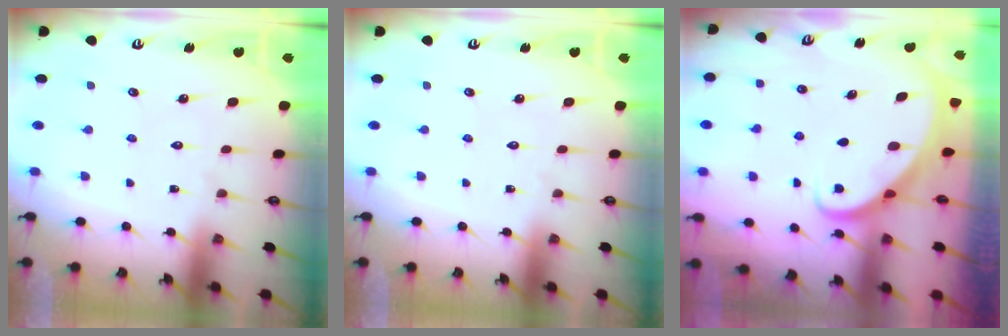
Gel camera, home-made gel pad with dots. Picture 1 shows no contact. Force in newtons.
{"total": 0.0}
{"total": 2.3, "press": 2.3, "slide": 0.3}